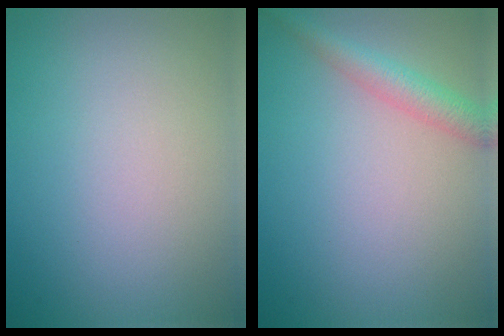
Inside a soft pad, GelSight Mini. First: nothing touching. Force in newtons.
{"total": 2.8, "press": 2.8, "slide": 0.1}